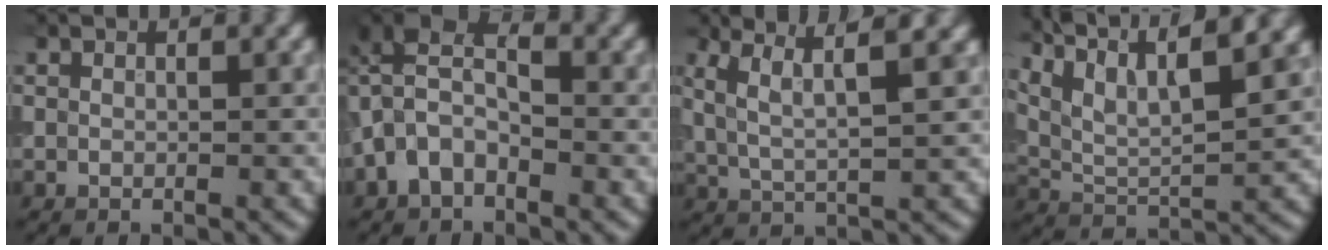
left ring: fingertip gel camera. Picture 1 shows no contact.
{"total": 5.4, "force": [-1.2, 3.4, 4.0], "torque": [-0.077, 0.022, -0.039]}
{"total": 4.9, "force": [2.5, 0.8, 4.1], "torque": [-0.084, 0.008, 0.051]}
{"total": 11.1, "force": [7.8, 3.0, 7.3], "torque": [-0.149, 0.023, 0.105]}